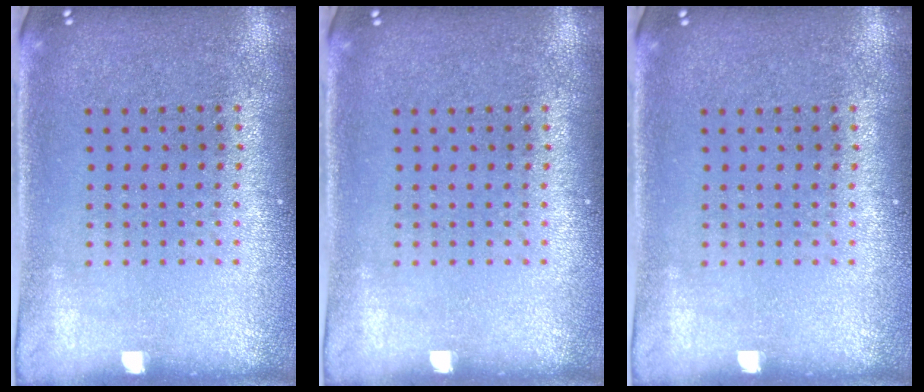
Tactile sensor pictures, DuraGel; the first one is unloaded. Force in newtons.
{"total": 0.0}
{"total": 0.0}